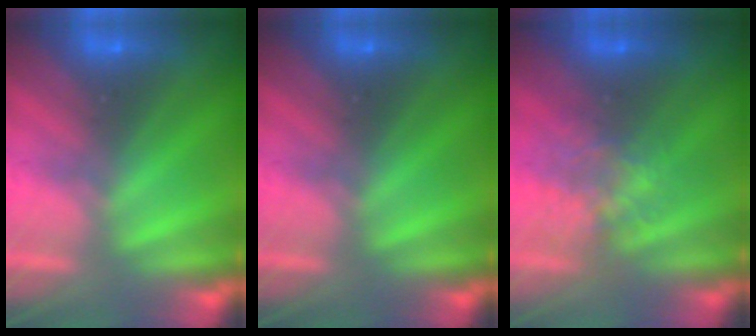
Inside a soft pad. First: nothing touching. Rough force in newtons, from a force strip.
{"total": 0.0}
{"total": 3.9}